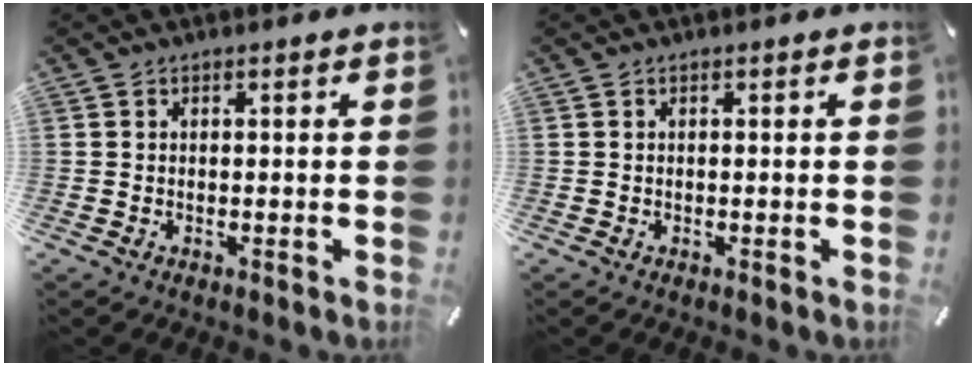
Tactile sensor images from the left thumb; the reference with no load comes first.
{"total": 0.0}